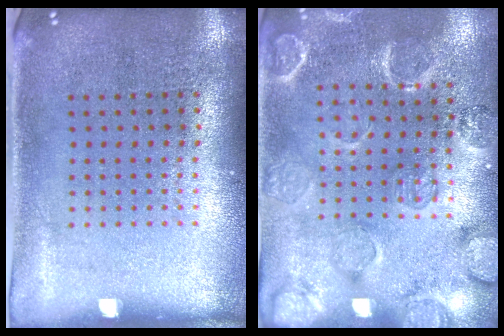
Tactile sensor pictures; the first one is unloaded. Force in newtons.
{"total": 2.4, "press": 2.2, "slide": 0.9}